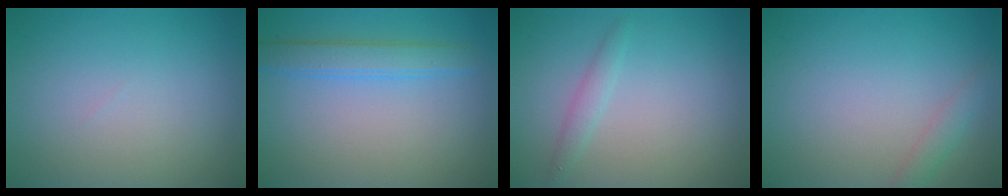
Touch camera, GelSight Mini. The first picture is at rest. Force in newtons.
{"total": 2.7, "press": 2.7, "slide": 0.1}
{"total": 1.2, "press": 1.2, "slide": 0.0}
{"total": 1.4, "press": 1.4, "slide": 0.0}